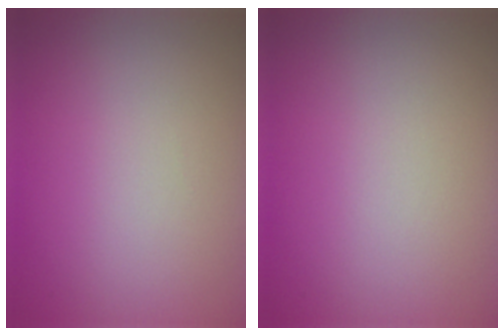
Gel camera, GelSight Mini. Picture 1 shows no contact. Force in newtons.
{"total": 0.0}